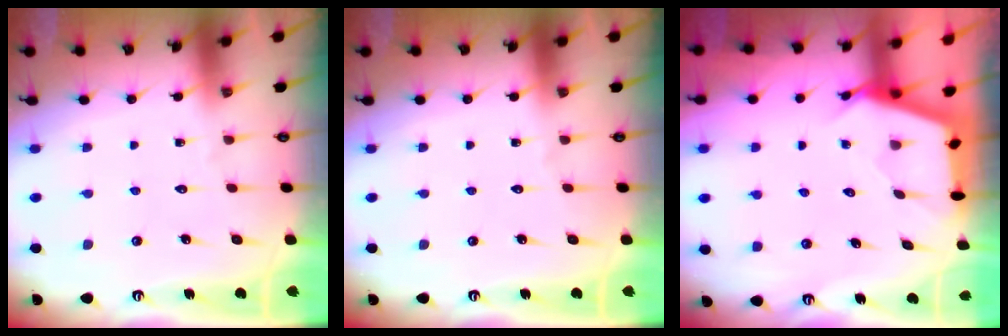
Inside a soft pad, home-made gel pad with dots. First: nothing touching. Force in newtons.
{"total": 0.0}
{"total": 2.7, "press": 2.7, "slide": 0.3}